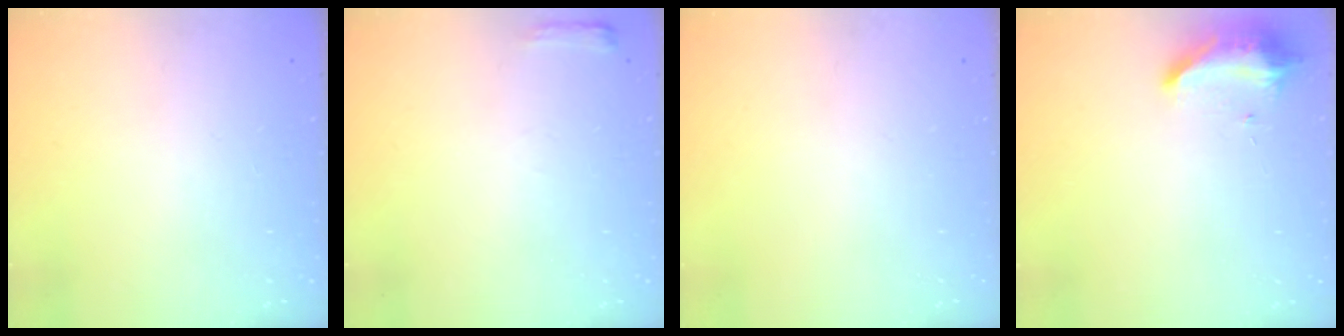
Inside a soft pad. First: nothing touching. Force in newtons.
{"total": 3.8, "press": 3.7, "slide": 0.5}
{"total": 0.0}
{"total": 9.2, "press": 9.2, "slide": 0.6}